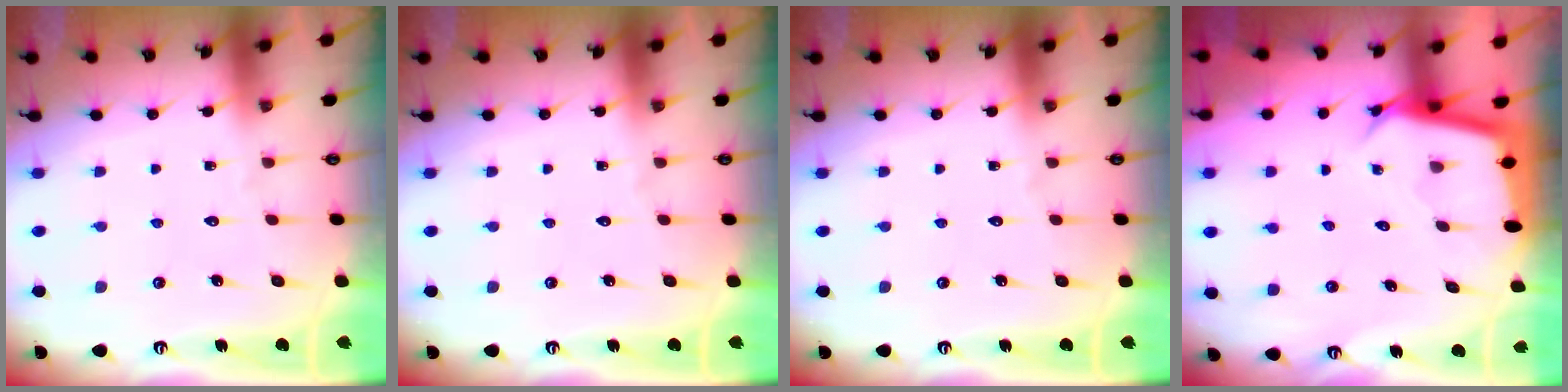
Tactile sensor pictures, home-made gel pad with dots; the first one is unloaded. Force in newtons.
{"total": 0.0}
{"total": 0.0}
{"total": 3.0, "press": 3.0, "slide": 0.2}